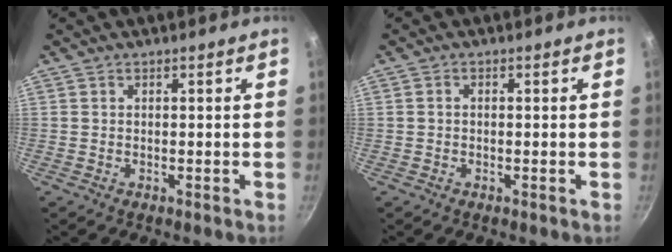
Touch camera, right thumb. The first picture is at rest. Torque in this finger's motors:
{"motor_torque": [0.48, 0.04, -0.16, -0.16, -0.02]}